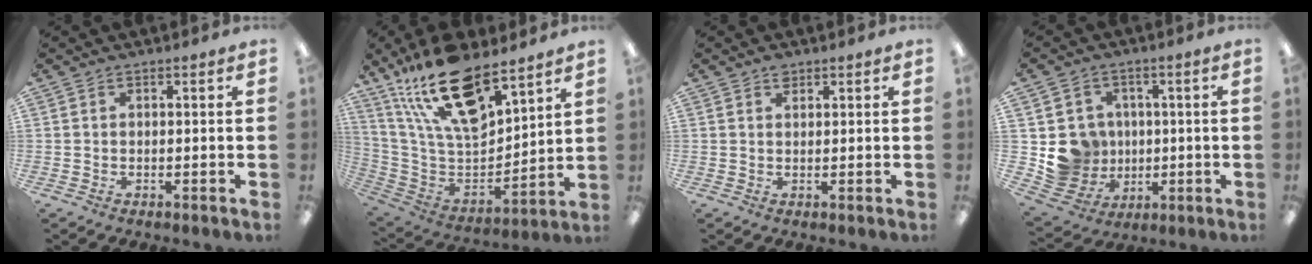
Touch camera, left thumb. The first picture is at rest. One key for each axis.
{"total": 22.5, "fx": 15.6, "fy": 9.1, "fz": 13.4, "tx": -0.246, "ty": -0.095, "tz": 0.273}
{"total": 1.7, "fx": 1.3, "fy": 0.9, "fz": 0.7, "tx": -0.008, "ty": -0.005, "tz": 0.022}
{"total": 9.7, "fx": 0.4, "fy": 9.6, "fz": 1.6, "tx": -0.049, "ty": -0.004, "tz": 0.024}